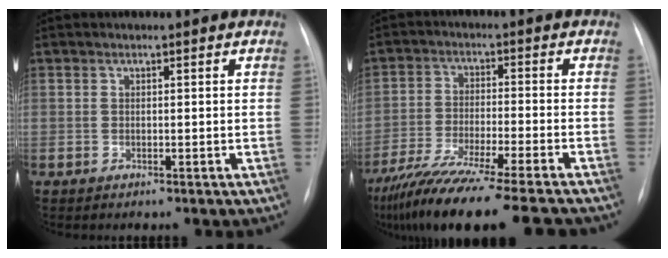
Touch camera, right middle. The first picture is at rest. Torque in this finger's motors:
{"motor_torque": [1.12, -1.02, 0.36, 0.14]}